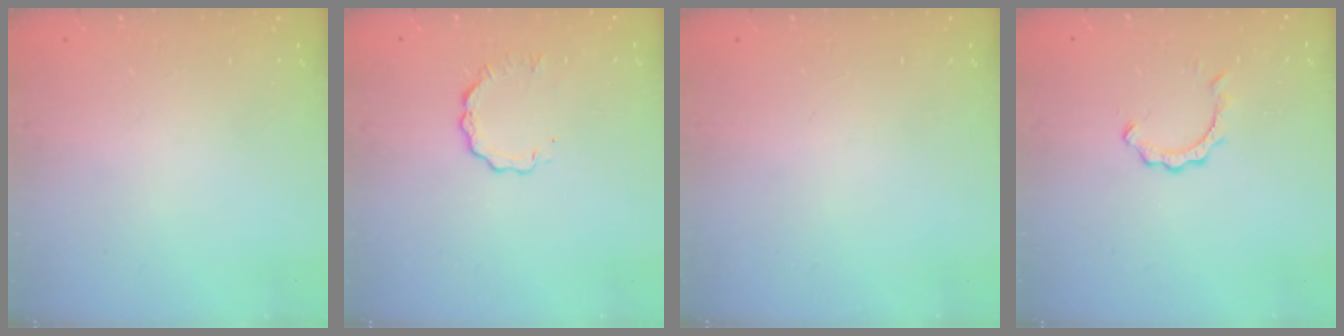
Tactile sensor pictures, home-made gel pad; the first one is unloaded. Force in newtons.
{"total": 2.9, "press": 2.9, "slide": 0.3}
{"total": 0.0}
{"total": 2.8, "press": 2.8, "slide": 0.3}